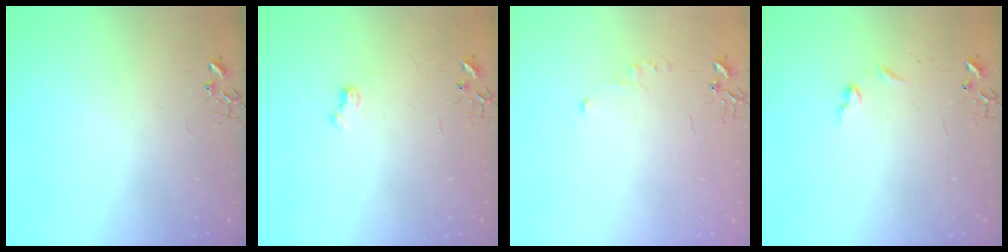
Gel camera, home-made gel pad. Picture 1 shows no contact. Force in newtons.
{"total": 5.6, "press": 5.5, "slide": 0.7}
{"total": 4.6, "press": 4.6, "slide": 0.6}
{"total": 6.1, "press": 6.1, "slide": 0.7}